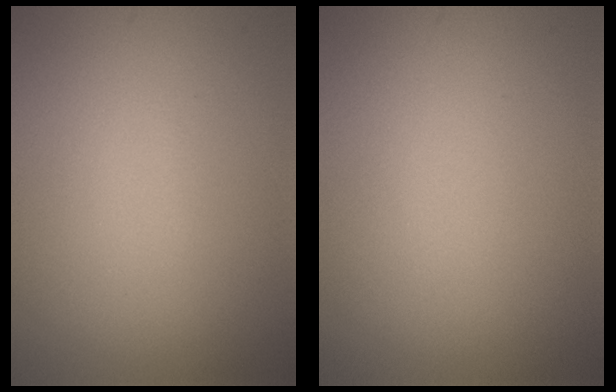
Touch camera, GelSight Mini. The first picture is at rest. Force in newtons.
{"total": 0.0}